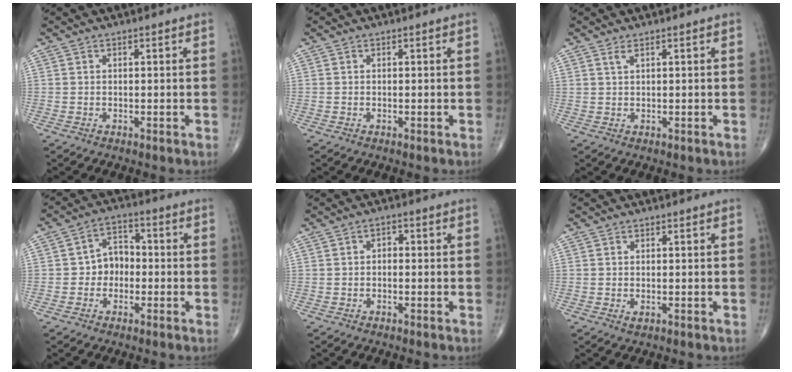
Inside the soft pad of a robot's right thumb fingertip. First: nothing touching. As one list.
[{"total": 0.0}, {"total": 1.0, "force": [0.7, 0.2, 0.7], "torque": [-0.017, 0.001, 0.016]}, {"total": 6.0, "force": [-0.9, 4.8, 3.4], "torque": [-0.026, 0.026, -0.027]}, {"total": 1.6, "force": [-0.2, 1.1, 1.1], "torque": [-0.007, 0.008, -0.009]}, {"total": 0.9, "force": [-0.2, 0.5, 0.7], "torque": [-0.013, -0.003, -0.003]}]